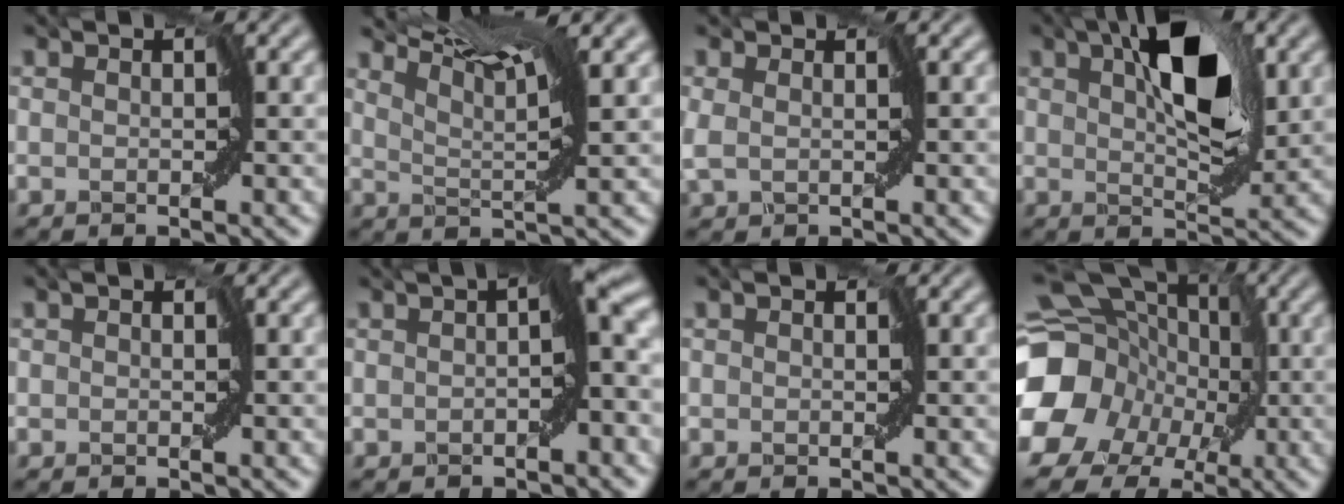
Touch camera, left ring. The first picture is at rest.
{"total": 7.2, "force": [6.0, 0.6, 4.0], "torque": [-0.055, 0.015, 0.073]}
{"total": 1.6, "force": [0.4, 1.2, 1.0], "torque": [-0.023, 0.000, 0.000]}
{"total": 7.1, "force": [2.2, 2.7, 6.2], "torque": [-0.101, 0.009, 0.028]}
{"total": 0.0}
{"total": 5.1, "force": [-0.3, 1.5, 4.9], "torque": [-0.065, 0.012, -0.018]}
{"total": 0.0}
{"total": 14.0, "force": [-2.0, 12.2, 6.5], "torque": [-0.133, -0.010, -0.066]}